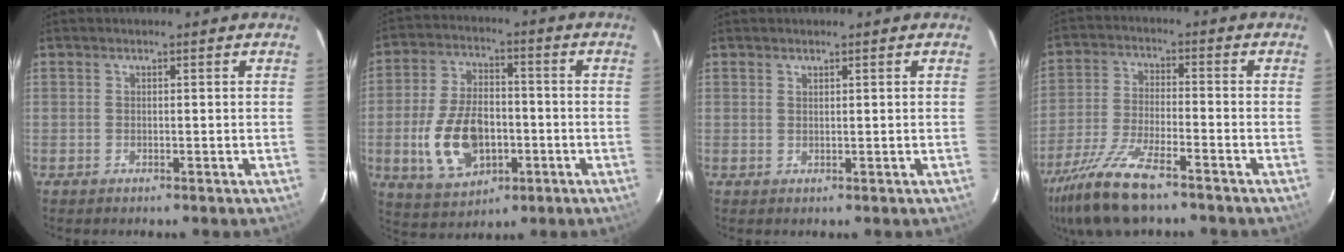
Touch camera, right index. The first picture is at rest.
{"total": 14.4, "force": [-3.8, 8.8, 10.8], "torque": [-0.227, 0.002, -0.051]}
{"total": 0.5, "force": [0.5, 0.1, 0.1], "torque": [-0.001, 0.001, 0.010]}
{"total": 14.2, "force": [-10.6, 3.2, 8.9], "torque": [-0.196, -0.032, -0.203]}